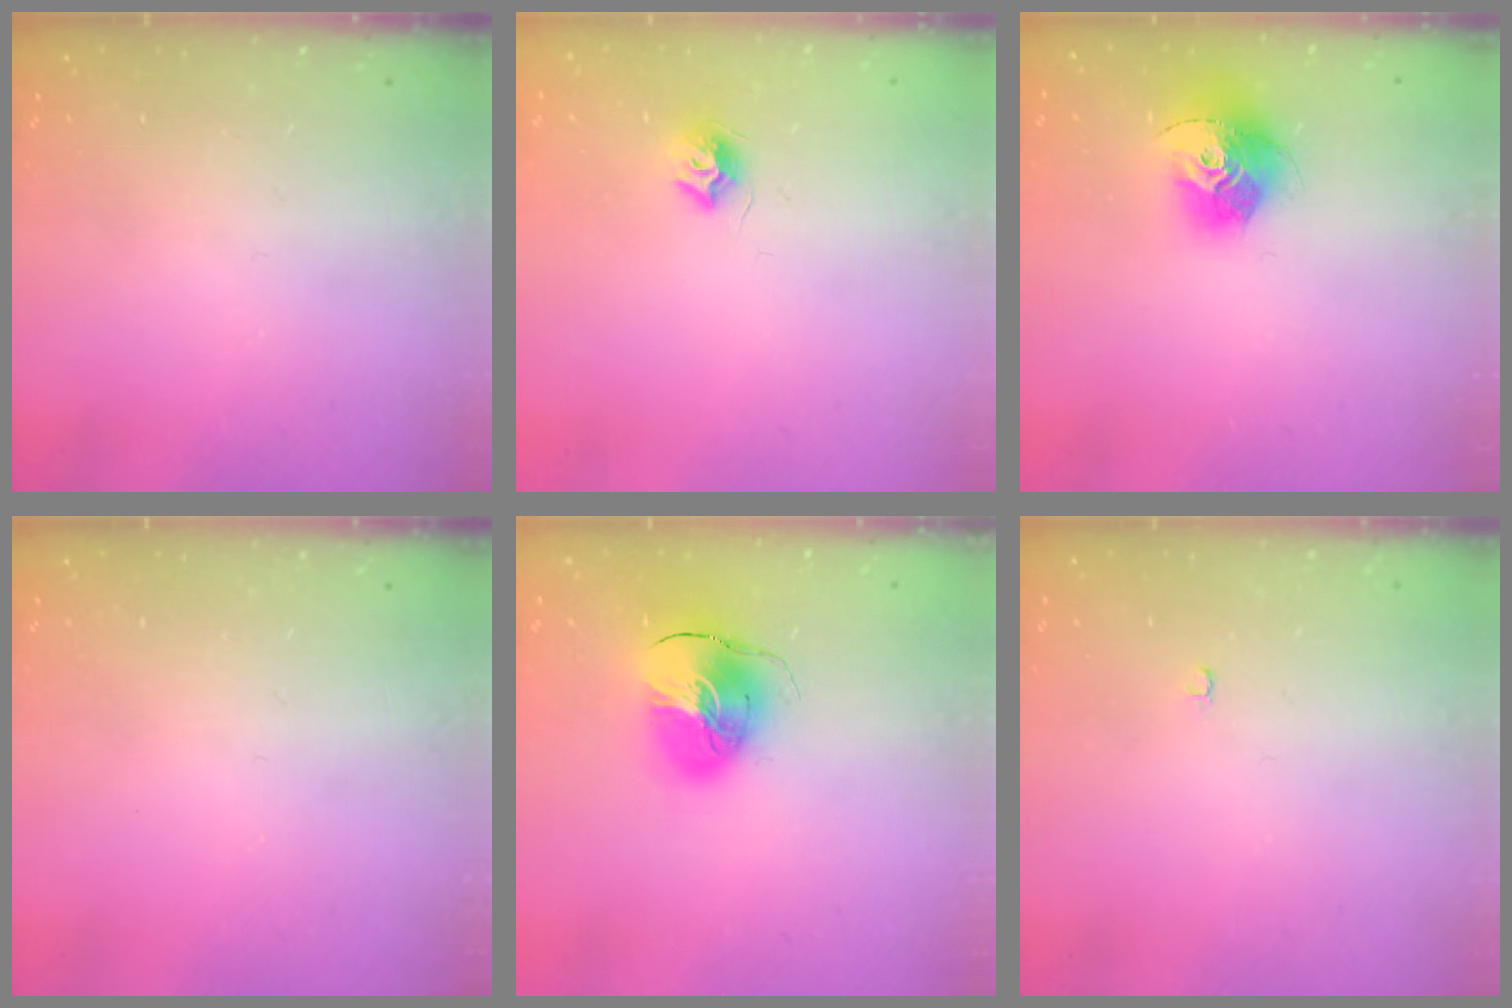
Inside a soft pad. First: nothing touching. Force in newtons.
{"total": 7.4, "press": 7.4, "slide": 0.0}
{"total": 14.4, "press": 14.3, "slide": 1.3}
{"total": 0.0}
{"total": 11.2, "press": 11.0, "slide": 1.7}
{"total": 2.1, "press": 2.1, "slide": 0.2}